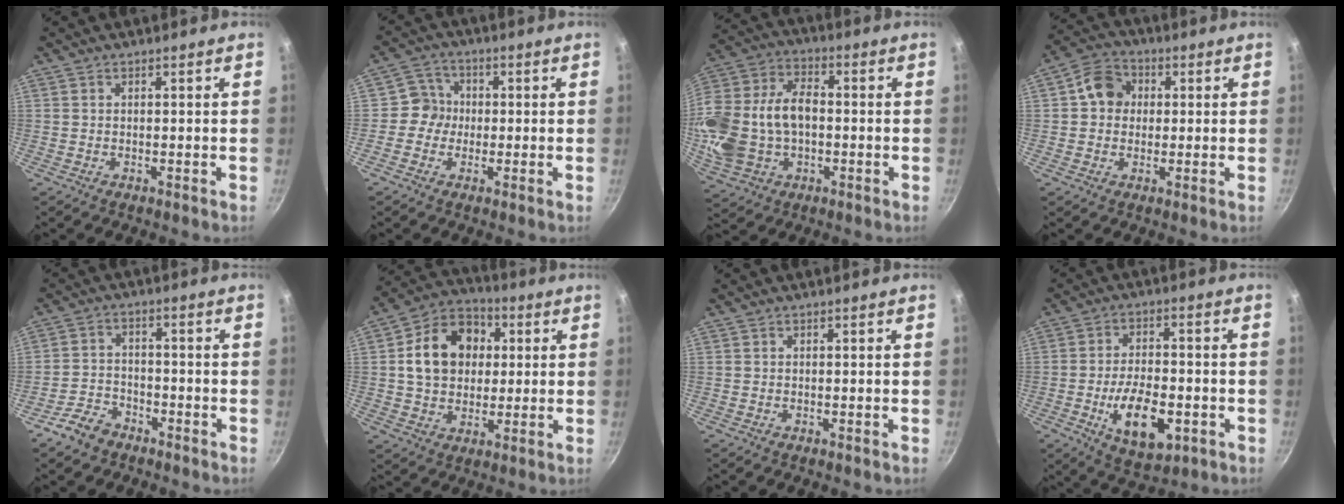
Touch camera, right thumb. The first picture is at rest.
{"total": 5.0, "force": [-0.4, 4.8, 1.3], "torque": [0.011, 0.013, -0.024]}
{"total": 20.4, "force": [-1.3, 14.0, 14.8], "torque": [-0.312, 0.041, -0.016]}
{"total": 7.4, "force": [1.0, 6.4, 3.7], "torque": [-0.032, 0.016, 0.003]}
{"total": 5.8, "force": [-4.1, 3.6, 2.0], "torque": [-0.032, 0.041, -0.079]}
{"total": 15.0, "force": [2.6, 11.8, 8.9], "torque": [-0.123, 0.022, 0.034]}
{"total": 0.0}
{"total": 12.9, "force": [-4.0, 6.5, 10.4], "torque": [-0.155, 0.011, -0.058]}